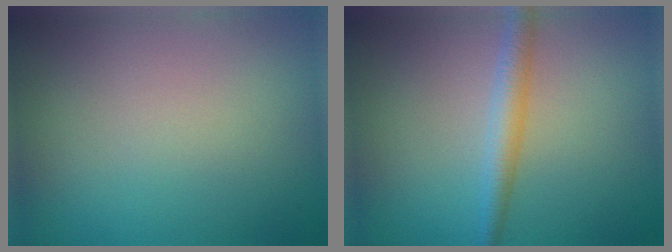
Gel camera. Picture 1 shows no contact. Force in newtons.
{"total": 2.7, "press": 2.7, "slide": 0.0}